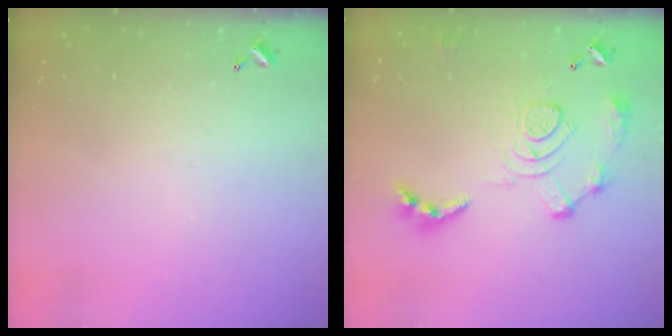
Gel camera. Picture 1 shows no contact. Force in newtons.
{"total": 13.9, "press": 13.8, "slide": 1.5}